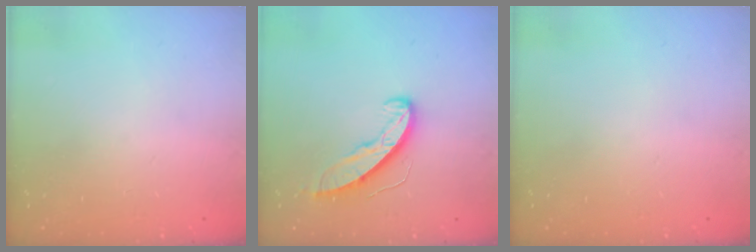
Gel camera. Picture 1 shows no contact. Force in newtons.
{"total": 8.9, "press": 8.9, "slide": 0.2}
{"total": 0.0}